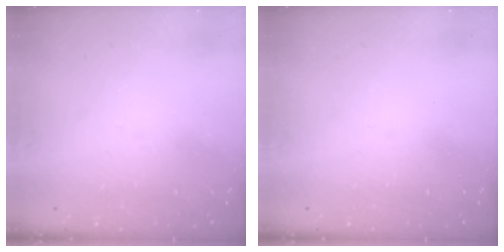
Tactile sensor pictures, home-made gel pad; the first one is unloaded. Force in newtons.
{"total": 0.0}